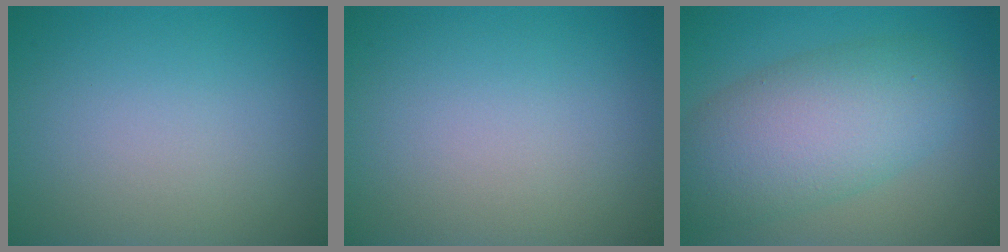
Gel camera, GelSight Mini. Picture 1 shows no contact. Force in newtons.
{"total": 0.0}
{"total": 7.9, "press": 7.9, "slide": 0.4}